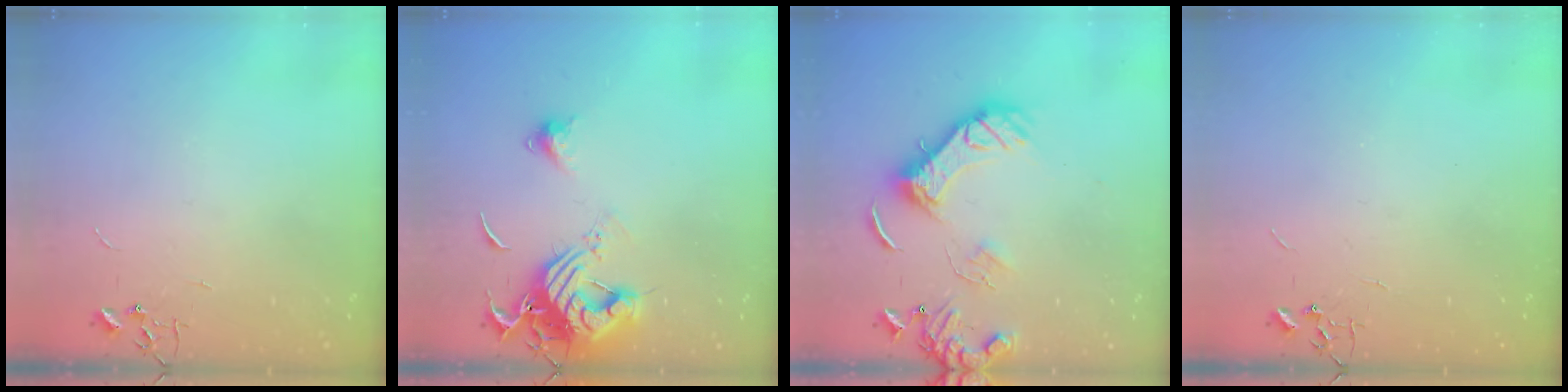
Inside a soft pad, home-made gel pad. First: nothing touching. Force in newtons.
{"total": 13.8, "press": 13.7, "slide": 1.5}
{"total": 15.8, "press": 15.7, "slide": 1.5}
{"total": 0.0}